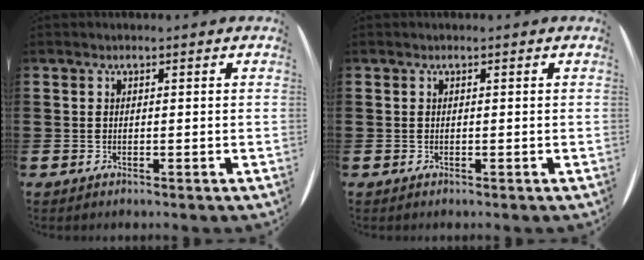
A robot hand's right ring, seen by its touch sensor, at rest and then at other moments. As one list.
[{"total": 0.0}]